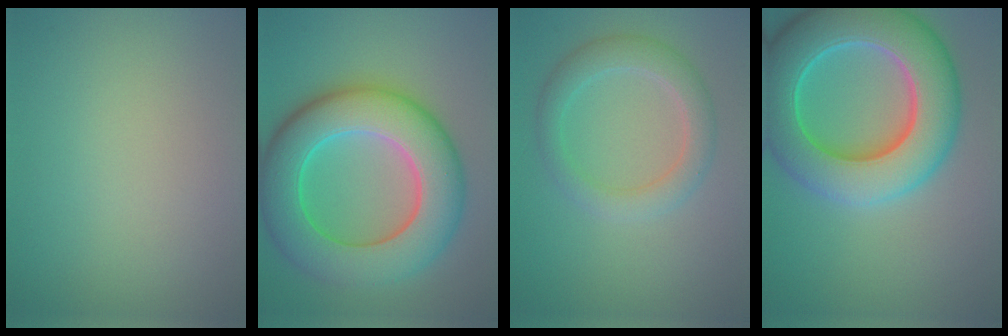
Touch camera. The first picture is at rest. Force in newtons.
{"total": 11.4, "press": 11.4, "slide": 0.1}
{"total": 3.4, "press": 3.4, "slide": 0.1}
{"total": 11.6, "press": 11.6, "slide": 0.3}